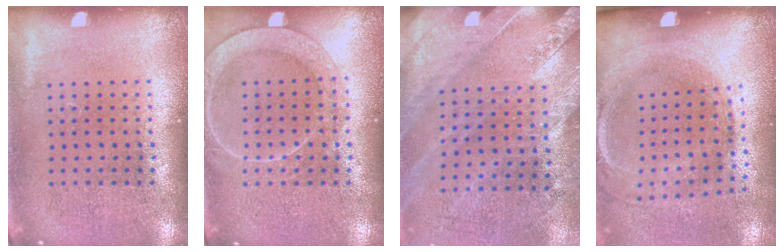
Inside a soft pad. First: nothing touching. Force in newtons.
{"total": 2.7, "press": 2.6, "slide": 0.3}
{"total": 2.5, "press": 2.3, "slide": 1.0}
{"total": 1.8, "press": 1.2, "slide": 1.3}